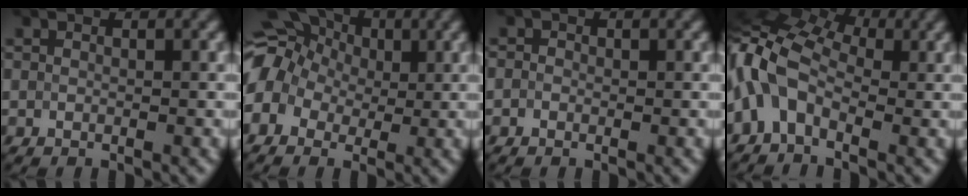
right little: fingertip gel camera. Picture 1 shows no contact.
{"total": 12.5, "force": [1.6, 10.6, 6.4], "torque": [-0.146, 0.038, -0.027]}
{"total": 0.6, "force": [-0.2, 0.5, 0.3], "torque": [-0.004, -0.002, -0.007]}
{"total": 9.6, "force": [0.1, 6.2, 7.4], "torque": [-0.168, 0.021, -0.018]}